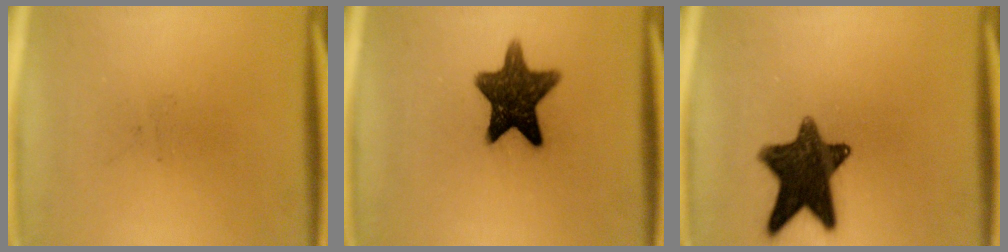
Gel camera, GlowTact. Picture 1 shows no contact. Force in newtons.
{"total": 12.2}
{"total": 13.0}